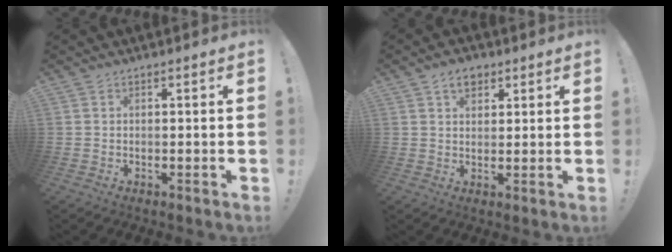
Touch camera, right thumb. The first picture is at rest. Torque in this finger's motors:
{"motor_torque": [-0.56, 0.61, 0.15, -0.05, -0.02]}